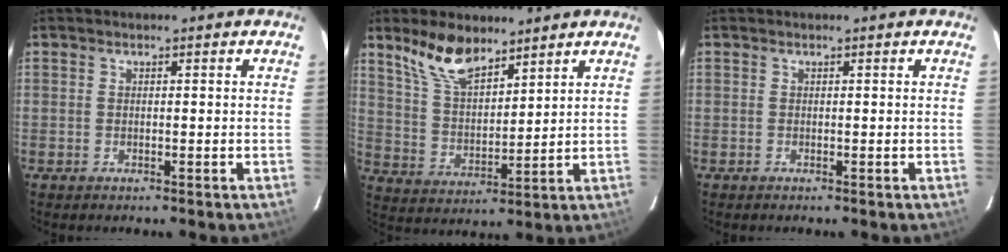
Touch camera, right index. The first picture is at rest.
{"total": 10.2, "force": [7.7, 4.0, 5.5], "torque": [-0.105, 0.010, 0.157]}
{"total": 0.0}